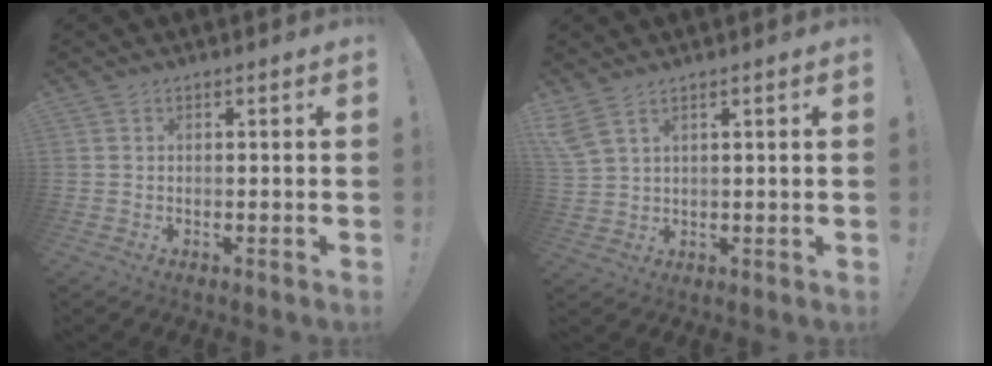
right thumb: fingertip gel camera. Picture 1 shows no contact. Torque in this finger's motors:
{"motor_torque": [0.18, 0.10, 0.15, -0.15, 0.00]}